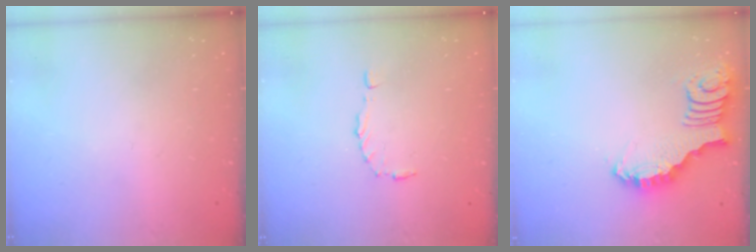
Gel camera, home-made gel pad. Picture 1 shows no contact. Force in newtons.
{"total": 2.8, "press": 2.8, "slide": 0.4}
{"total": 2.6, "press": 2.6, "slide": 0.4}